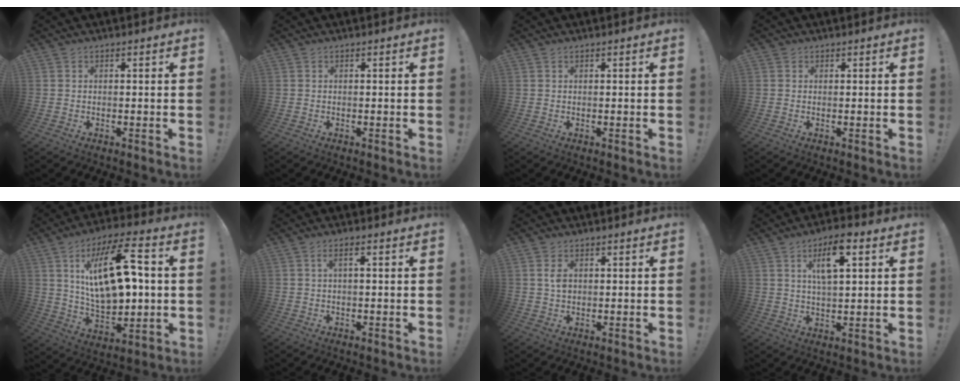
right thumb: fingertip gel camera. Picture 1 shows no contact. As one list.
[{"total": 0.0}, {"total": 0.0}, {"total": 0.7, "force": [0.4, 0.5, 0.0], "torque": [0.007, -0.002, 0.007]}, {"total": 22.4, "force": [5.2, 10.5, 19.0], "torque": [-0.318, -0.011, 0.083]}, {"total": 2.5, "force": [0.1, 0.3, 2.5], "torque": [-0.051, 0.004, 0.000]}, {"total": 3.2, "force": [0.7, 2.1, 2.3], "torque": [-0.037, 0.002, 0.010]}, {"total": 9.7, "force": [4.1, 3.7, 8.0], "torque": [-0.128, 0.000, 0.068]}]